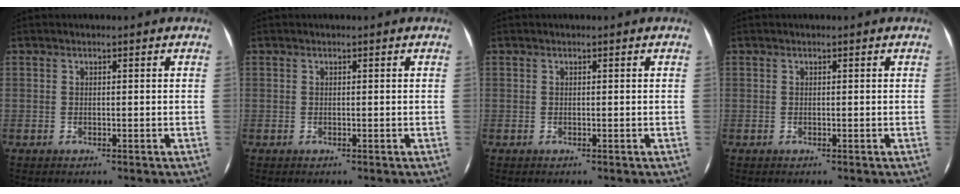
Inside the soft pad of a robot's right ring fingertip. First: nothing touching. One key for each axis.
{"total": 0.0}
{"total": 0.0}
{"total": 0.0}